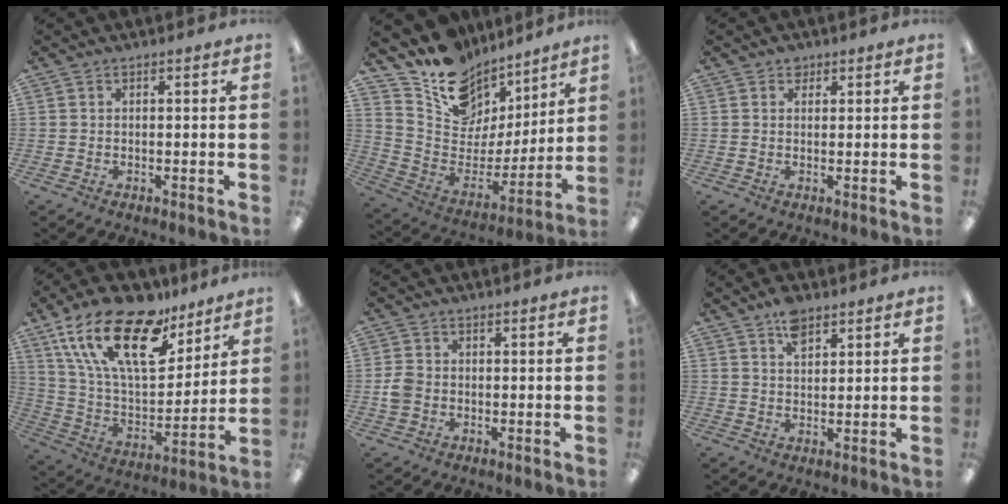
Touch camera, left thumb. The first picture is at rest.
{"total": 16.2, "force": [11.6, 10.5, 4.1], "torque": [-0.088, -0.097, 0.218]}
{"total": 1.8, "force": [1.3, 1.1, 0.4], "torque": [-0.002, -0.001, 0.023]}
{"total": 24.0, "force": [14.6, 10.8, 15.7], "torque": [-0.307, -0.078, 0.254]}
{"total": 3.7, "force": [-0.6, 3.1, 1.9], "torque": [-0.031, 0.009, -0.008]}
{"total": 5.8, "force": [3.8, 3.1, 3.1], "torque": [-0.047, -0.012, 0.066]}